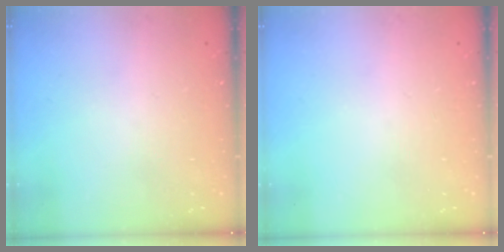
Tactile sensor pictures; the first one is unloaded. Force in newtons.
{"total": 0.0}